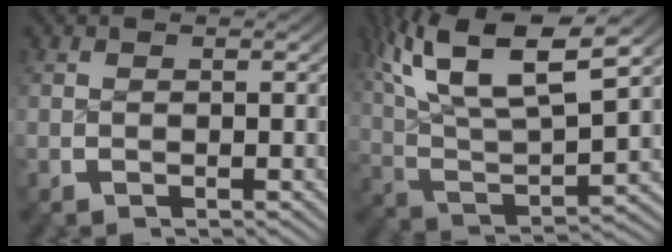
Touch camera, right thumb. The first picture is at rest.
{"total": 13.1, "force": [4.1, 7.7, 9.7], "torque": [-0.202, -0.014, 0.067]}